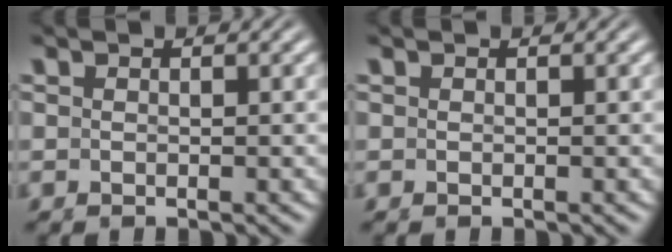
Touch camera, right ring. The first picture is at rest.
{"total": 0.0}